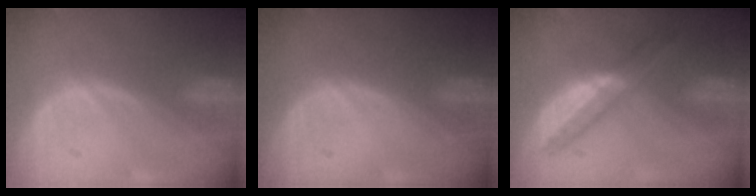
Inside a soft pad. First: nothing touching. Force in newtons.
{"total": 0.0}
{"total": 5.8, "press": 5.2, "slide": 2.5}